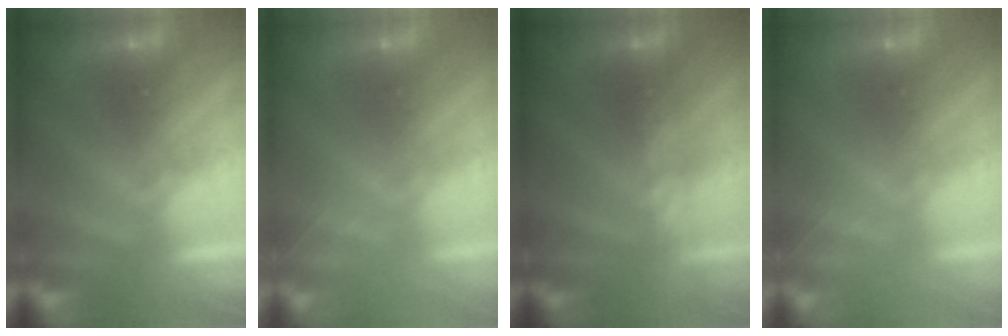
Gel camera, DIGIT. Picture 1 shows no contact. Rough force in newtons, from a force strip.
{"total": 2.0}
{"total": 3.1}
{"total": 2.0}